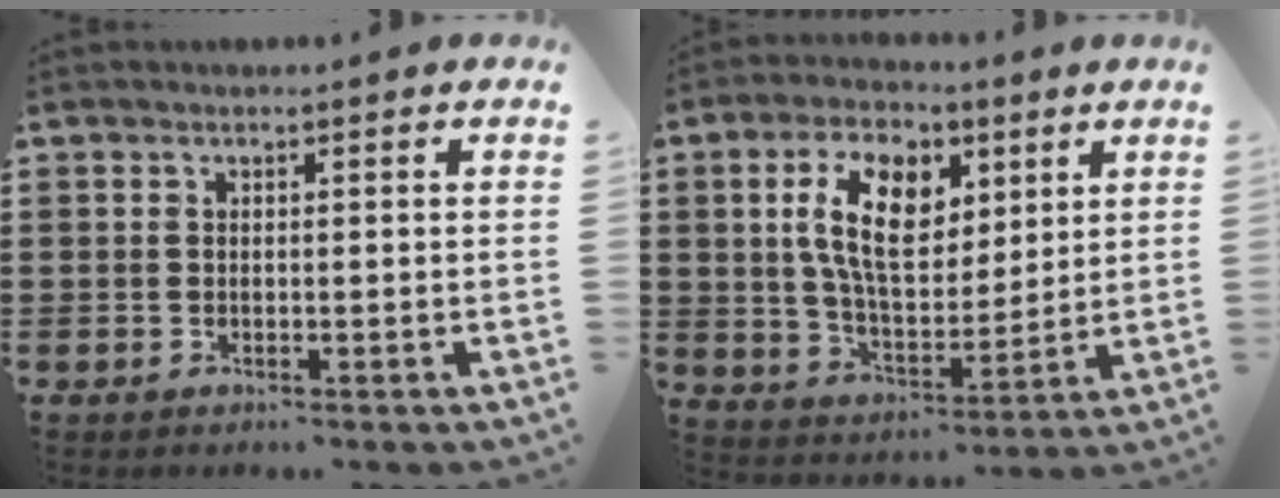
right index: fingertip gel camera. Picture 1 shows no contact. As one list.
[{"total": 11.4, "force": [4.0, 6.4, 8.6], "torque": [-0.175, 0.019, 0.074]}]